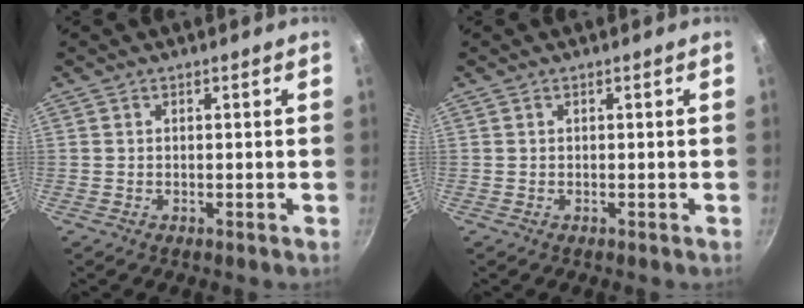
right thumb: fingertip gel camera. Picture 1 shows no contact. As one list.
[{"total": 0.0}]